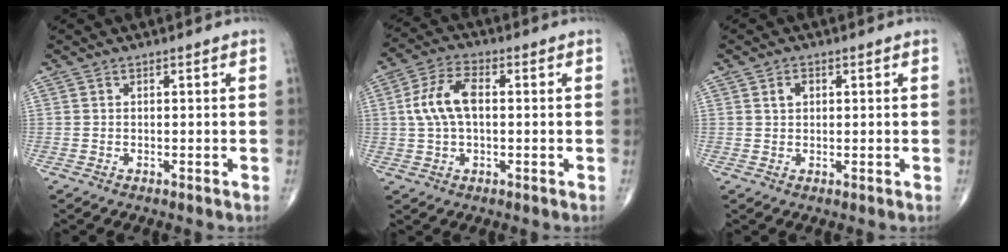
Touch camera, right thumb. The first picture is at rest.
{"total": 8.7, "force": [0.8, 4.6, 7.3], "torque": [-0.151, 0.019, 0.011]}
{"total": 2.0, "force": [0.7, 1.5, 1.2], "torque": [-0.018, 0.002, 0.012]}